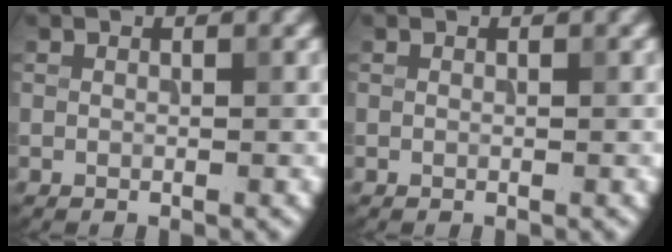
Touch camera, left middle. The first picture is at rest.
{"total": 0.0}